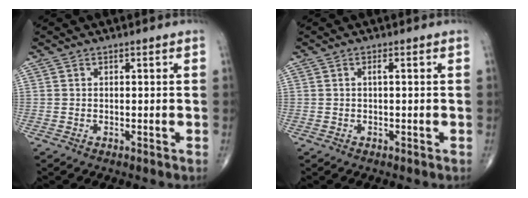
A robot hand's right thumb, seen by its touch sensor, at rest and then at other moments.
{"total": 0.7, "force": [0.1, 0.0, 0.7], "torque": [-0.017, -0.001, -0.001]}